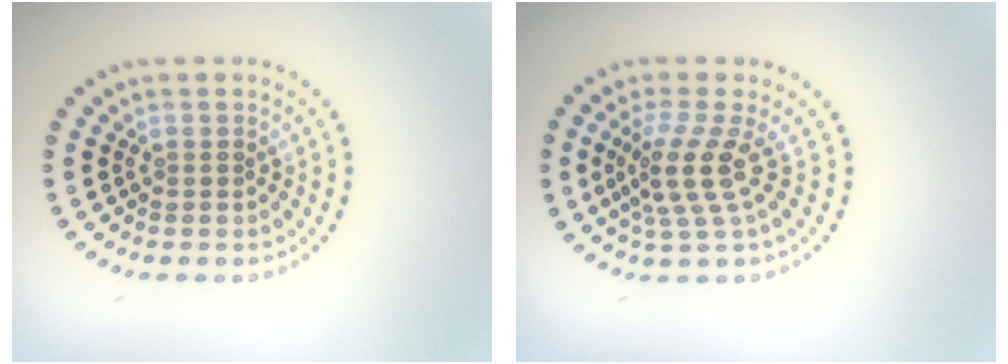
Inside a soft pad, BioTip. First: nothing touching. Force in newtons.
{"total": 3.6, "press": 2.6, "slide": 2.5}